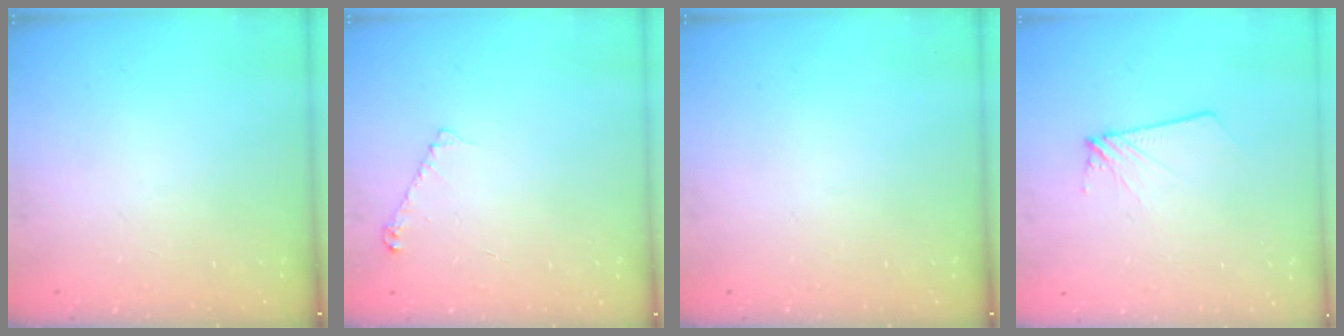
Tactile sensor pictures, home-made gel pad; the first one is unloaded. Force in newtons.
{"total": 4.0, "press": 3.9, "slide": 0.5}
{"total": 0.0}
{"total": 2.8, "press": 2.8, "slide": 0.4}